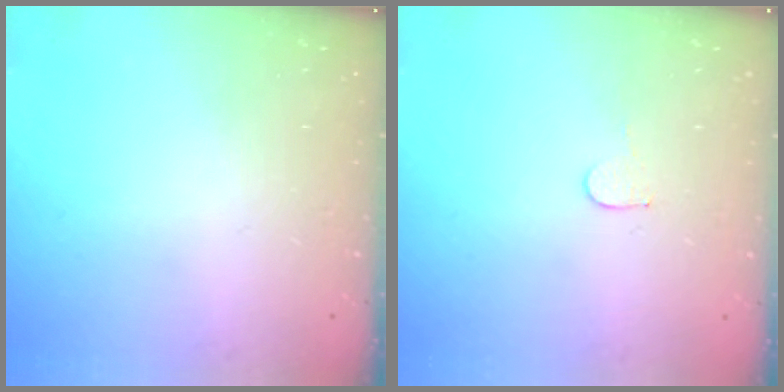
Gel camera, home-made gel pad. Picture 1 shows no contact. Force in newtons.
{"total": 3.4, "press": 3.4, "slide": 0.2}